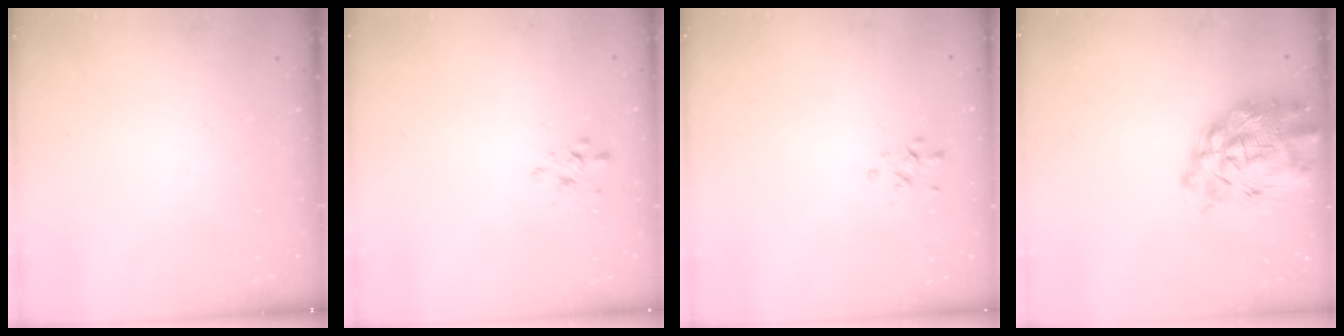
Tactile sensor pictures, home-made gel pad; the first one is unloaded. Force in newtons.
{"total": 2.0, "press": 2.0, "slide": 0.4}
{"total": 0.6, "press": 0.2, "slide": 0.5}
{"total": 10.8, "press": 10.1, "slide": 4.0}